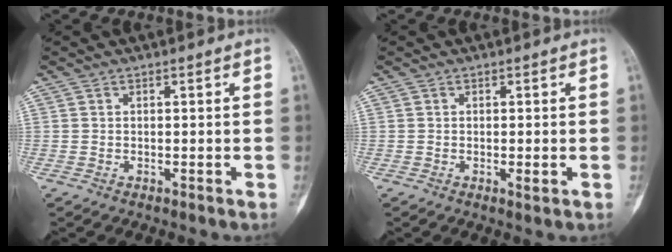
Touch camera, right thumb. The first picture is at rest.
{"total": 1.2, "force": [-0.2, 0.2, 1.2], "torque": [-0.017, -0.005, -0.001]}